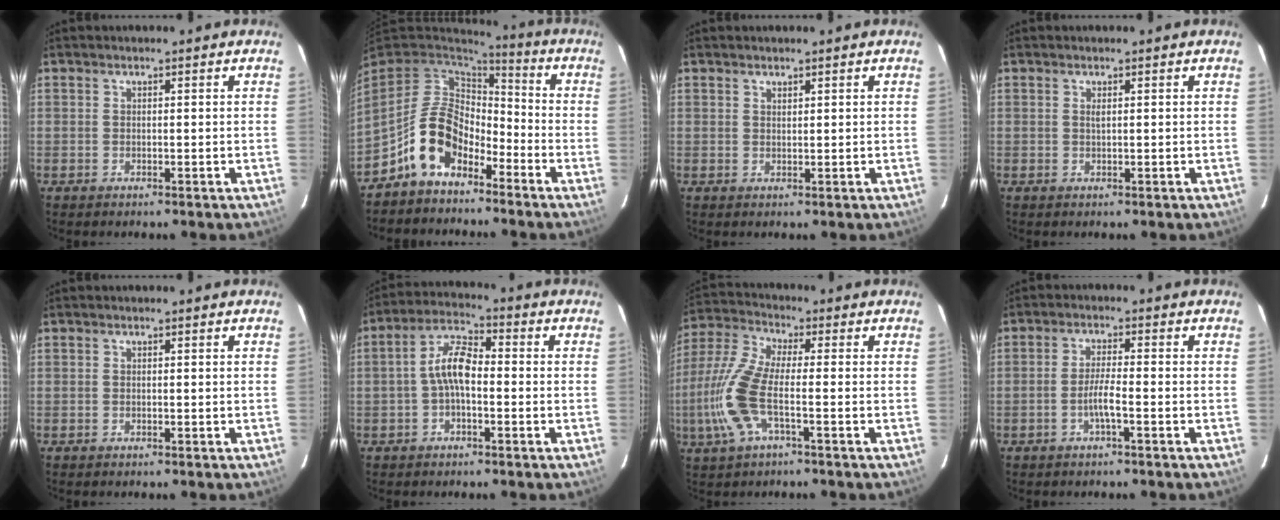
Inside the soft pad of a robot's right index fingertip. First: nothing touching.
{"total": 11.8, "force": [-6.7, 7.3, 6.4], "torque": [-0.139, 0.024, -0.119]}
{"total": 0.9, "force": [0.8, 0.3, 0.2], "torque": [-0.004, 0.001, 0.015]}
{"total": 0.6, "force": [0.3, -0.1, 0.5], "torque": [-0.011, 0.001, 0.004]}
{"total": 0.0}
{"total": 6.5, "force": [-1.2, 2.9, 5.7], "torque": [-0.118, 0.022, -0.027]}
{"total": 11.5, "force": [-3.1, 3.2, 10.6], "torque": [-0.253, -0.001, -0.065]}
{"total": 3.3, "force": [-1.6, -0.2, 2.8], "torque": [-0.057, -0.001, -0.031]}